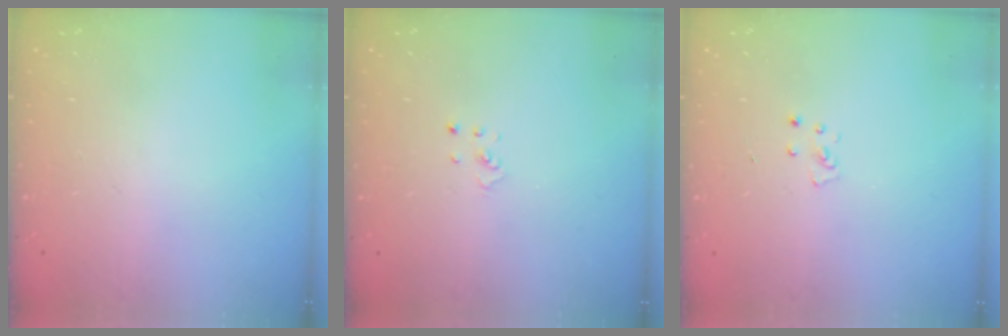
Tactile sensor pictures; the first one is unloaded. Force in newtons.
{"total": 1.1, "press": 1.1, "slide": 0.1}
{"total": 2.7, "press": 2.7, "slide": 0.3}